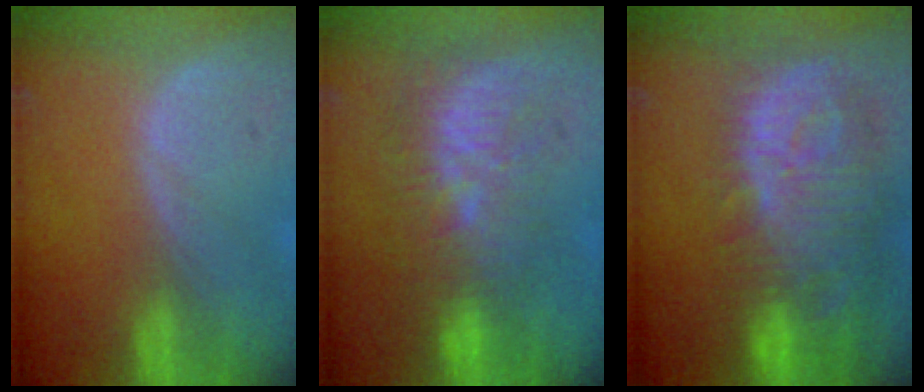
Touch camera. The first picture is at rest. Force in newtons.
{"total": 9.7, "press": 8.9, "slide": 3.8}
{"total": 13.3, "press": 11.6, "slide": 6.5}